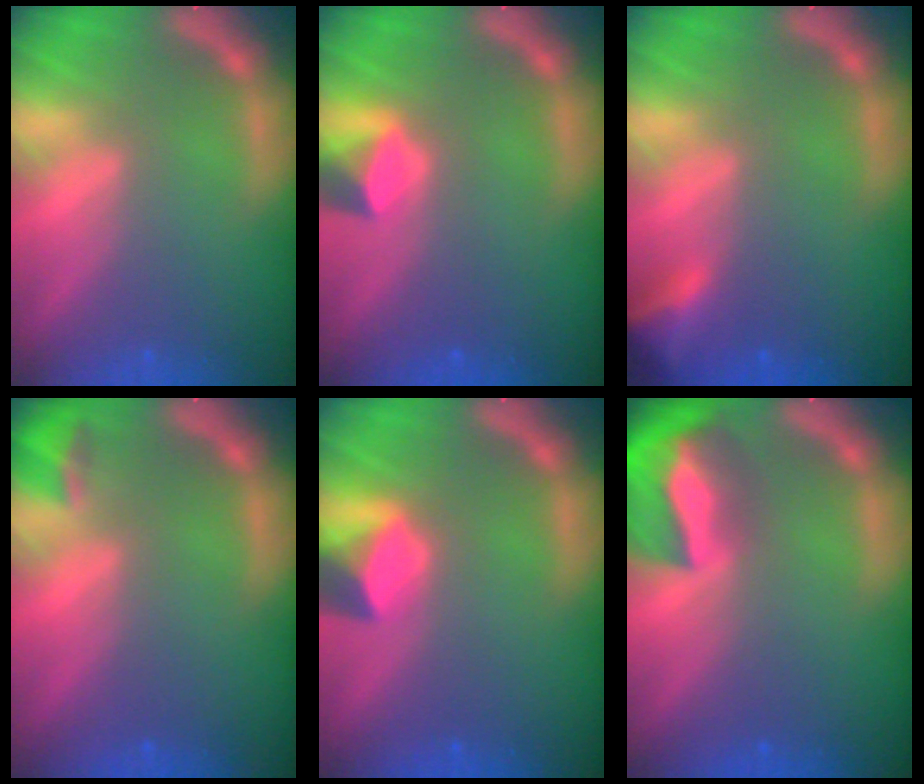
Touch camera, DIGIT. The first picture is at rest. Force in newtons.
{"total": 2.4}
{"total": 3.5}
{"total": 1.9}
{"total": 3.4}
{"total": 10.0}